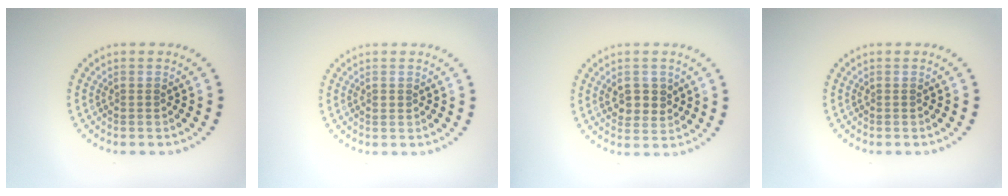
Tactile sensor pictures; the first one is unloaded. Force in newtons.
{"total": 0.7, "press": 0.7, "slide": 0.2}
{"total": 2.7, "press": 2.7, "slide": 0.6}
{"total": 0.0}